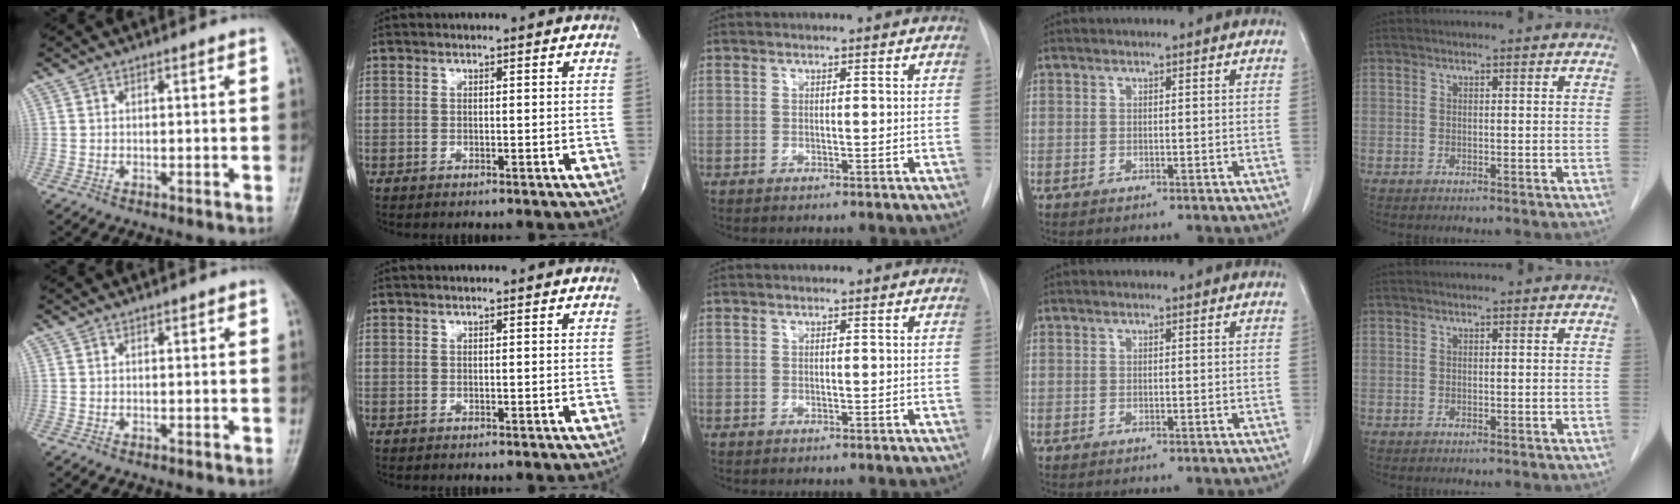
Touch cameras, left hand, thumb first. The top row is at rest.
{"index": {"total": 0.7, "force": [0.7, 0.0, 0.2], "torque": [-0.009, 0.003, 0.009]}}